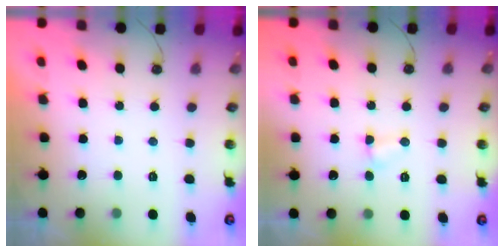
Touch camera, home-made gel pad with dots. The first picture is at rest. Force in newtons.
{"total": 2.5, "press": 2.5, "slide": 0.5}